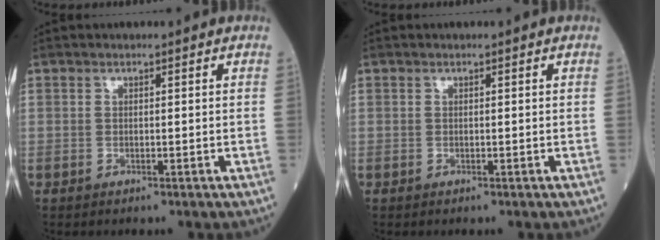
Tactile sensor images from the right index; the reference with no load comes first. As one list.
[{"total": 0.0}]